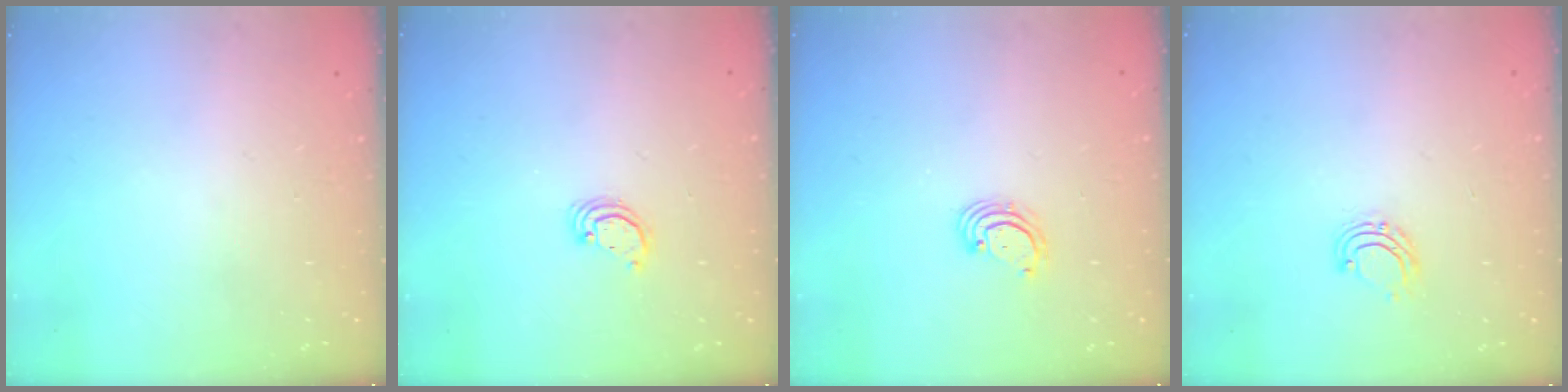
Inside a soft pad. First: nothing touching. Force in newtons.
{"total": 2.8, "press": 2.8, "slide": 0.2}
{"total": 2.5, "press": 2.5, "slide": 0.3}
{"total": 6.6, "press": 6.6, "slide": 0.5}